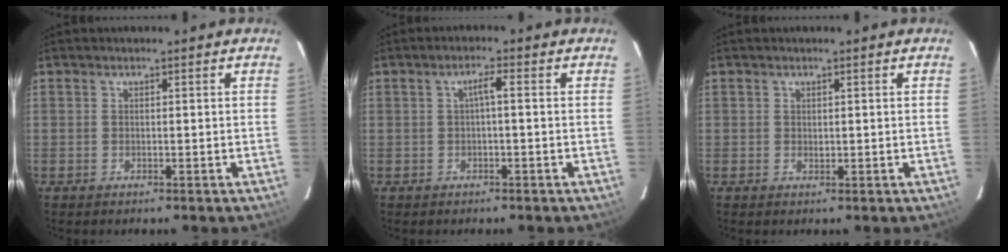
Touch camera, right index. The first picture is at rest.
{"total": 1.9, "force": [-0.2, 0.1, 1.9], "torque": [-0.037, 0.008, -0.002]}
{"total": 0.6, "force": [0.3, 0.5, 0.1], "torque": [-0.001, 0.002, 0.005]}